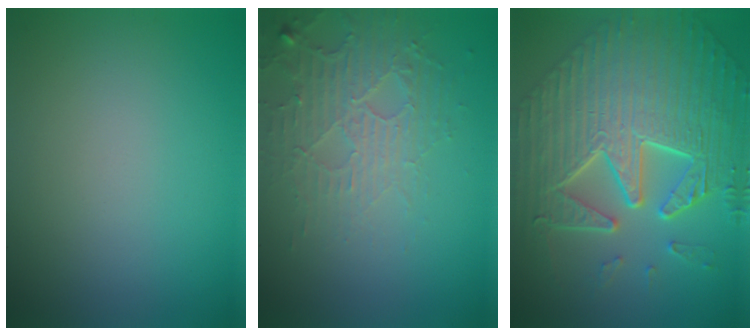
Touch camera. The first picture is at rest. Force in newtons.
{"total": 3.8, "press": 3.3, "slide": 1.9}
{"total": 10.6, "press": 7.3, "slide": 7.6}